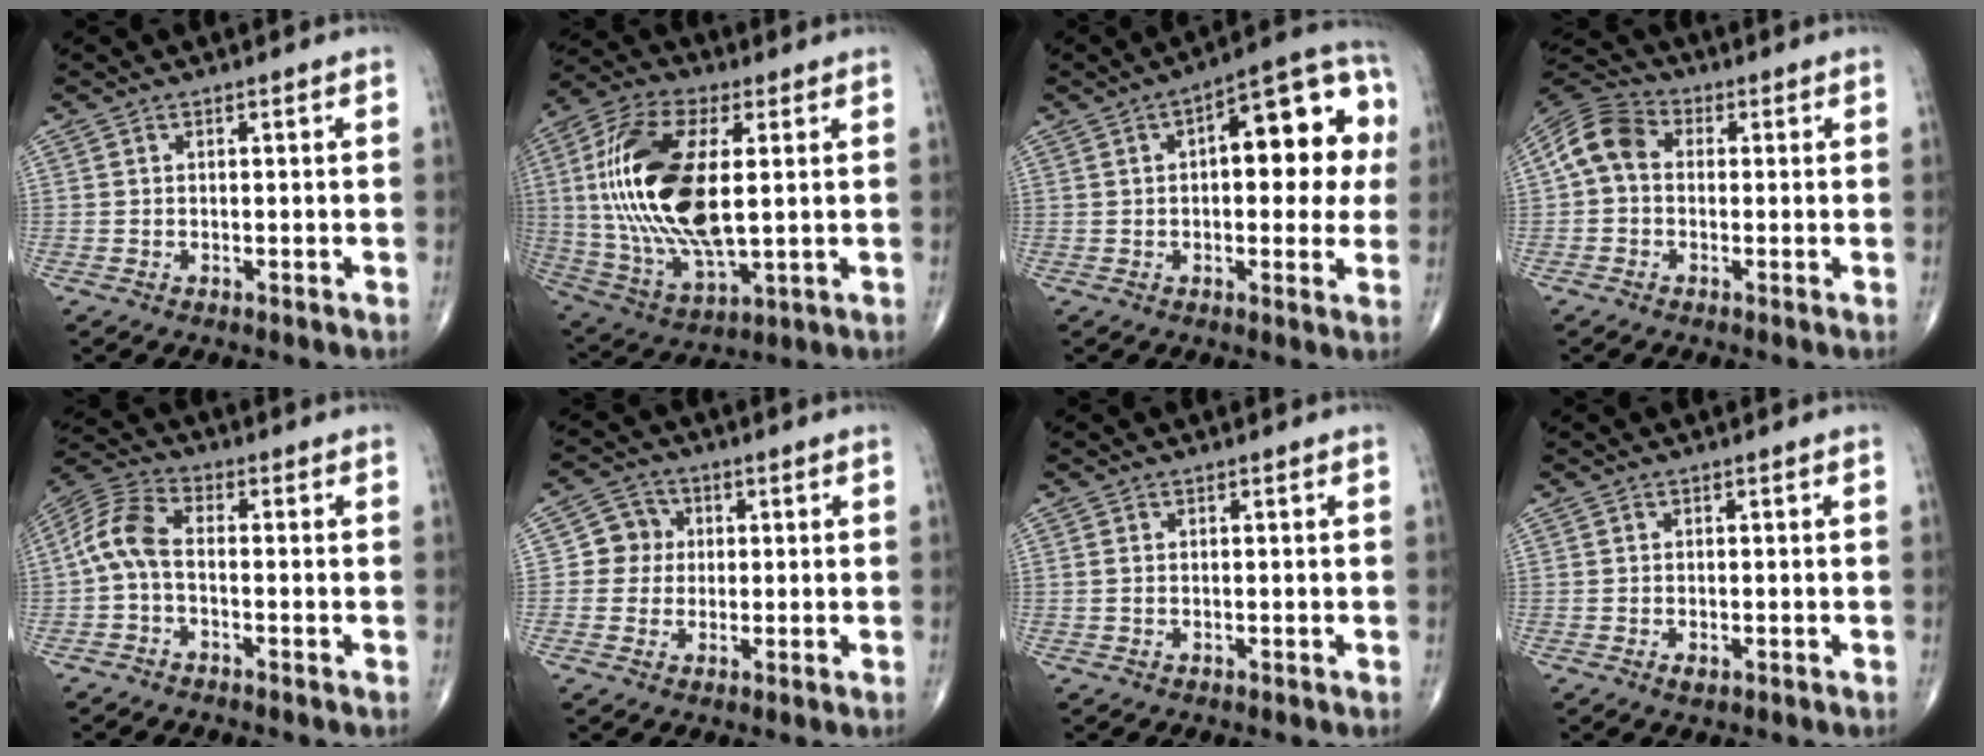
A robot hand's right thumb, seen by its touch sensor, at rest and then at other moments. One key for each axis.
{"total": 23.6, "fx": 2.7, "fy": 10.8, "fz": 20.8, "tx": -0.432, "ty": -0.011, "tz": 0.050}
{"total": 16.9, "fx": 2.5, "fy": 7.4, "fz": 15.0, "tx": -0.150, "ty": 0.028, "tz": 0.024}
{"total": 8.2, "fx": 0.3, "fy": 6.2, "fz": 5.3, "tx": -0.093, "ty": 0.025, "tz": -0.010}
{"total": 7.3, "fx": -1.3, "fy": 3.8, "fz": 6.1, "tx": -0.132, "ty": 0.026, "tz": -0.039}
{"total": 5.3, "fx": 0.3, "fy": 5.1, "fz": 1.4, "tx": 0.009, "ty": 0.009, "tz": -0.004}
{"total": 0.6, "fx": 0.0, "fy": 0.3, "fz": 0.5, "tx": -0.013, "ty": 0.002, "tz": 0.002}
{"total": 1.3, "fx": -0.5, "fy": 0.6, "fz": 1.0, "tx": -0.017, "ty": -0.002, "tz": -0.008}